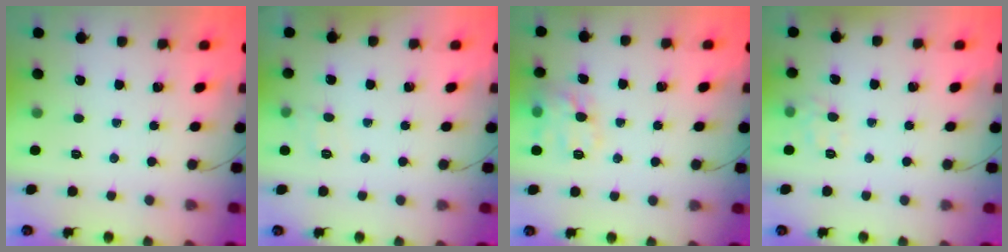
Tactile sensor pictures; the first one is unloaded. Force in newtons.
{"total": 4.6, "press": 4.2, "slide": 1.9}
{"total": 13.2, "press": 13.2, "slide": 0.6}
{"total": 4.7, "press": 4.5, "slide": 1.3}